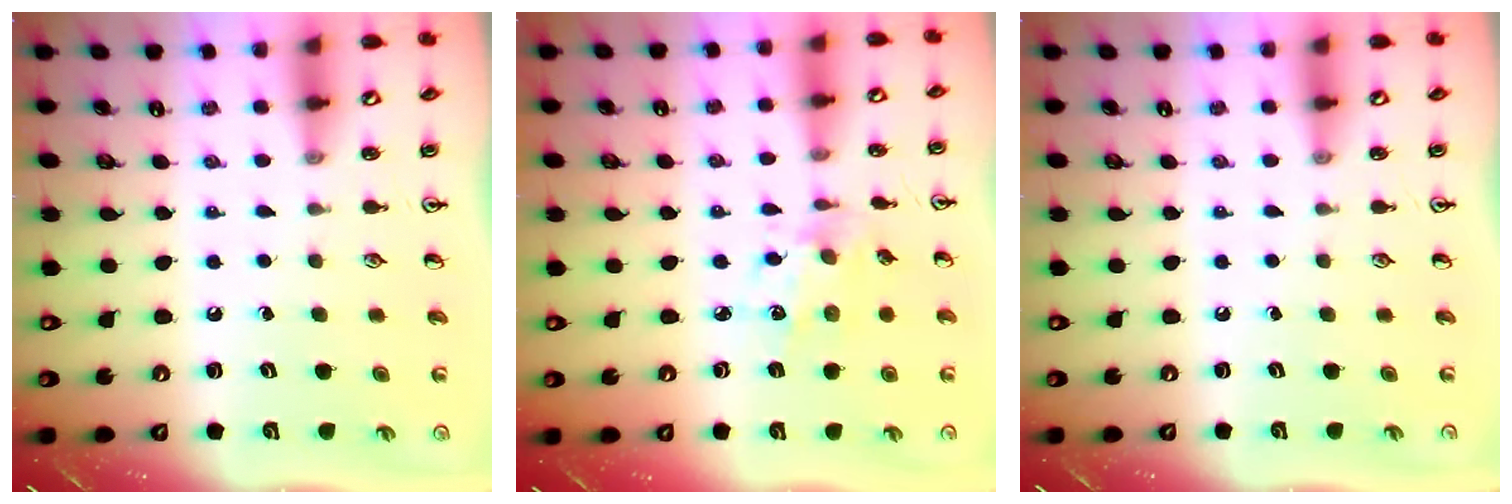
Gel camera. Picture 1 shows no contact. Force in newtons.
{"total": 6.1, "press": 6.0, "slide": 1.2}
{"total": 0.0}